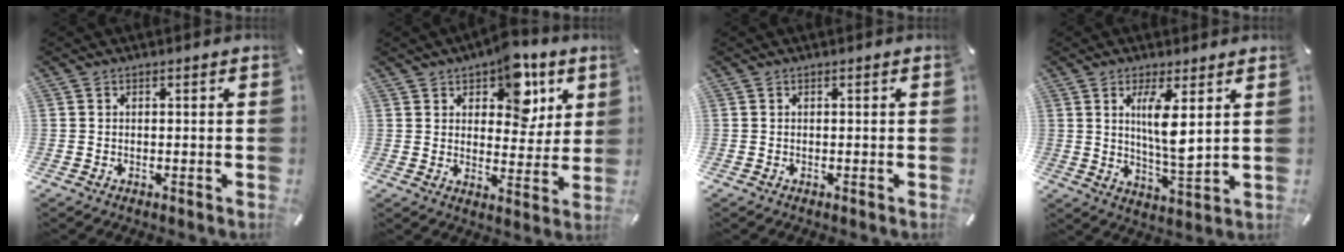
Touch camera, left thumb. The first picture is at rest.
{"total": 10.2, "force": [5.9, 6.2, 5.6], "torque": [-0.059, -0.027, 0.098]}
{"total": 0.0}
{"total": 9.2, "force": [2.9, 2.4, 8.4], "torque": [-0.156, -0.020, 0.040]}